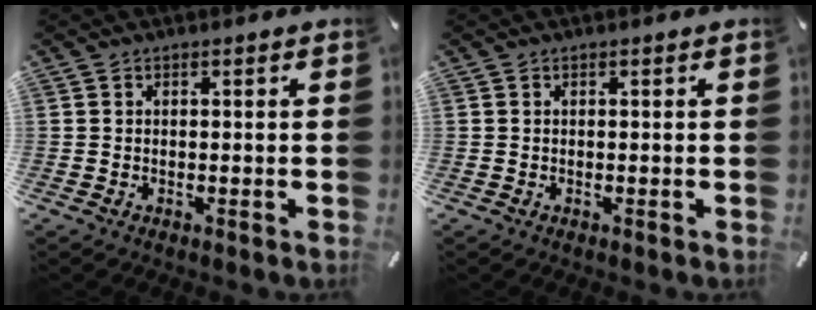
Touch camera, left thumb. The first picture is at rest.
{"total": 0.0}